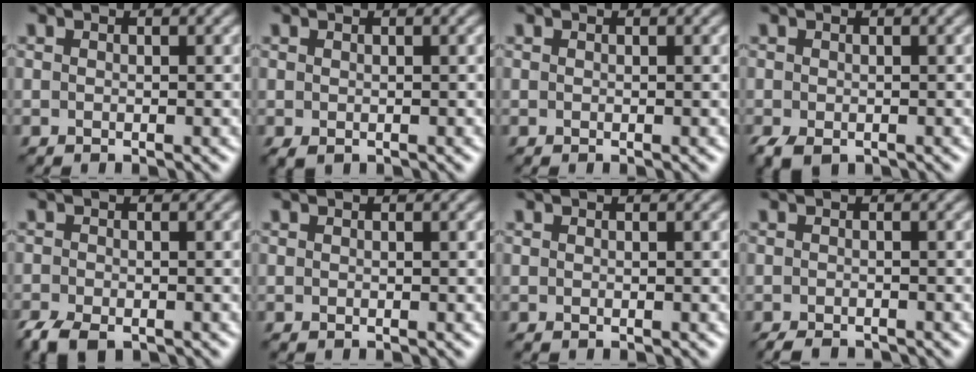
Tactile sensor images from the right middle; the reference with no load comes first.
{"total": 0.8, "force": [-0.4, 0.5, 0.5], "torque": [-0.013, -0.007, -0.005]}
{"total": 0.0}
{"total": 2.4, "force": [-1.5, 1.3, 1.4], "torque": [-0.029, -0.012, -0.024]}
{"total": 3.9, "force": [-2.9, 1.7, 2.0], "torque": [-0.035, -0.012, -0.057]}
{"total": 0.0}
{"total": 0.0}
{"total": 2.2, "force": [-2.0, 0.5, 0.7], "torque": [-0.009, -0.005, -0.033]}